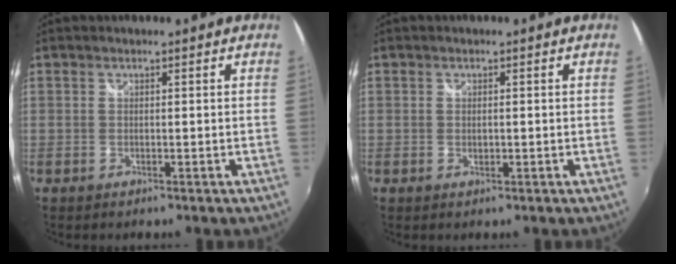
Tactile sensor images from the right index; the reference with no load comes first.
{"total": 1.0, "force": [-0.1, 0.7, 0.8], "torque": [-0.014, 0.000, -0.001]}